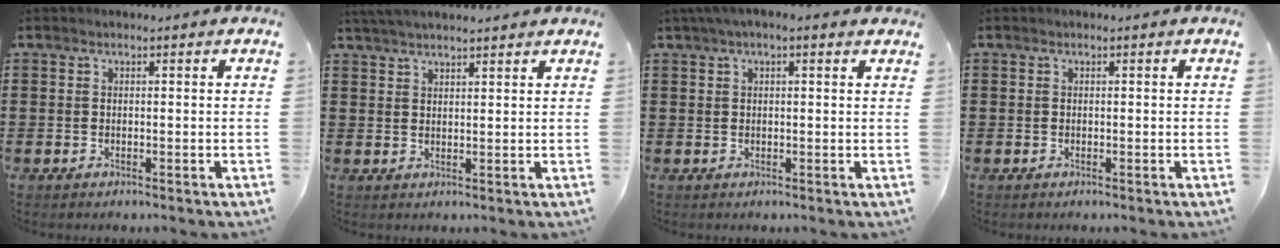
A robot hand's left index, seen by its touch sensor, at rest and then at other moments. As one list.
[{"total": 3.0, "force": [2.8, 0.1, 0.9], "torque": [-0.024, 0.000, 0.055]}, {"total": 2.1, "force": [1.2, 0.4, 1.7], "torque": [-0.035, 0.005, 0.020]}, {"total": 0.0}]